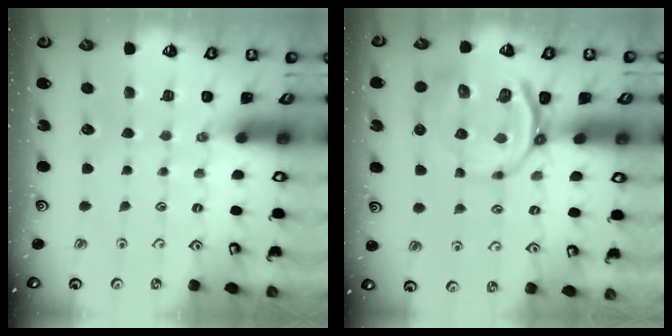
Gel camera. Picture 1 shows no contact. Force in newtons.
{"total": 10.8, "press": 10.4, "slide": 2.7}